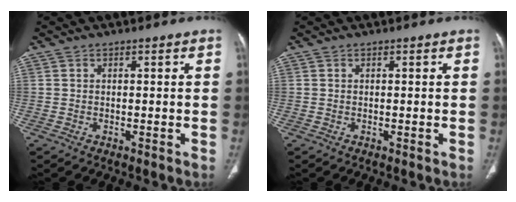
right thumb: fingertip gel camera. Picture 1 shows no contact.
{"total": 0.0}